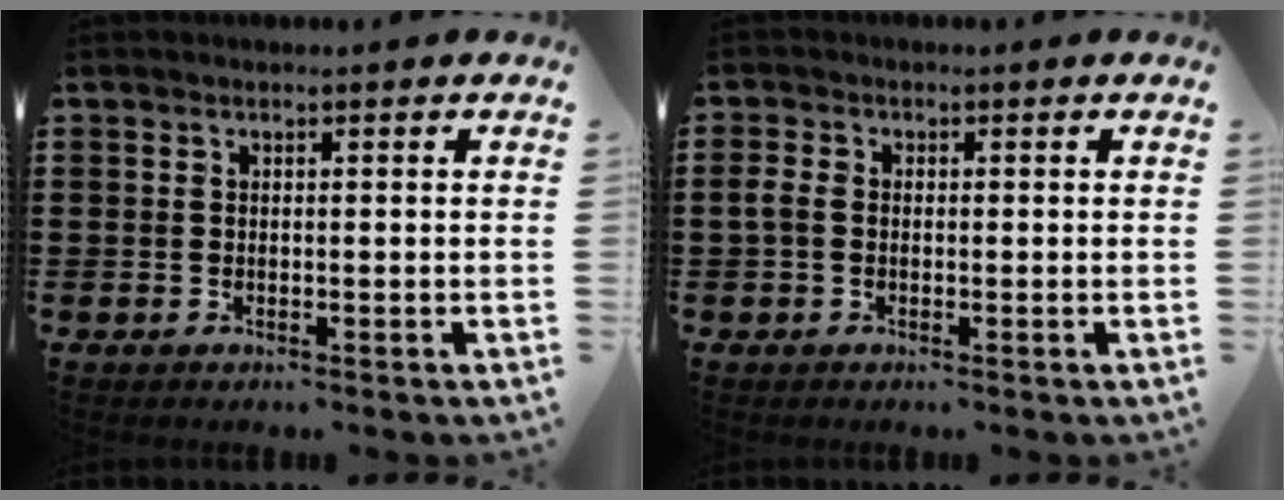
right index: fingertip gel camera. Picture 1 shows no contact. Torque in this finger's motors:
{"motor_torque": [0.09, -0.07, 0.07, 0.04]}